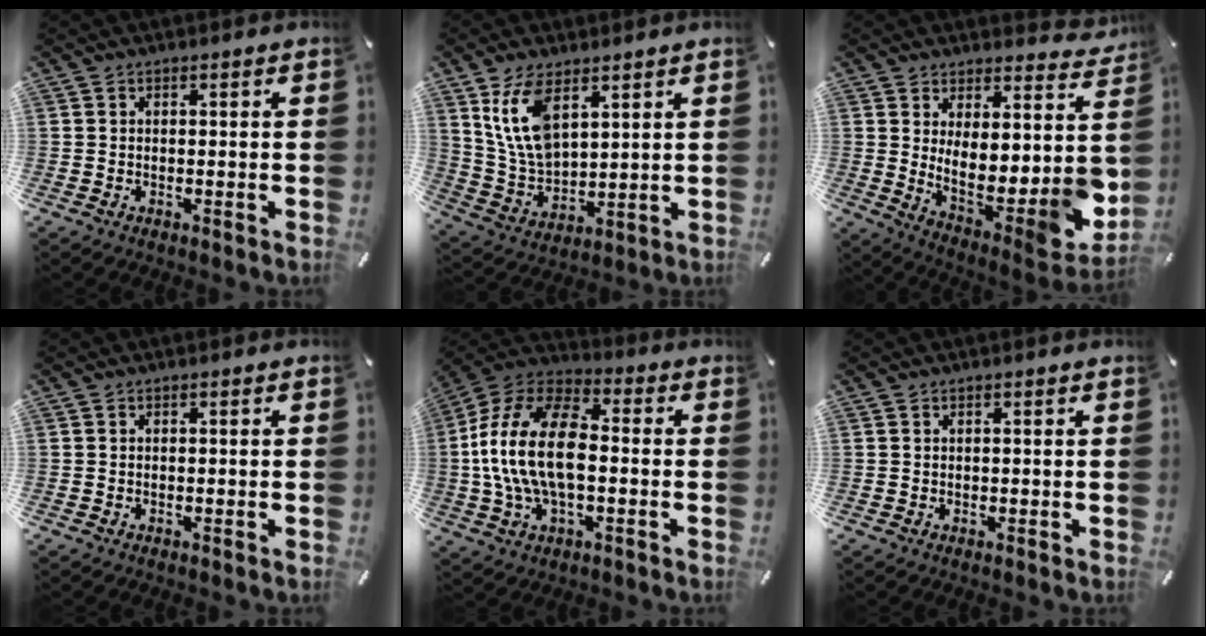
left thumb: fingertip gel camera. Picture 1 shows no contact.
{"total": 11.4, "force": [6.4, 6.2, 7.1], "torque": [-0.180, -0.021, 0.119]}
{"total": 11.1, "force": [1.8, 5.9, 9.2], "torque": [-0.090, -0.057, 0.041]}
{"total": 0.0}
{"total": 18.5, "force": [-1.7, 10.8, 14.9], "torque": [-0.314, 0.010, -0.031]}
{"total": 0.0}